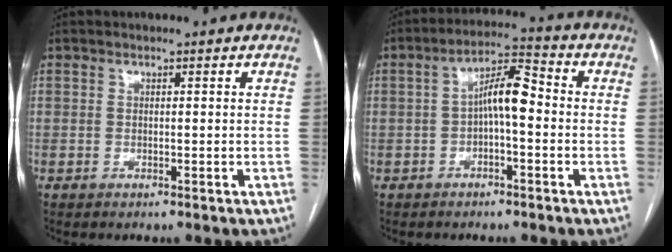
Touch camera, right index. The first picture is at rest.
{"total": 6.8, "force": [-0.5, 1.8, 6.6], "torque": [-0.116, 0.029, -0.011]}